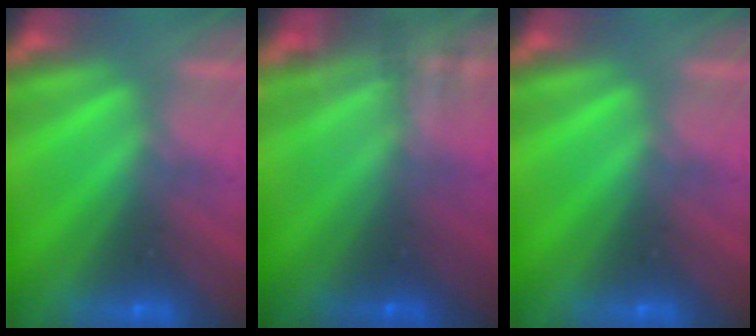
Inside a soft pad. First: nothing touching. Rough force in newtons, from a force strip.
{"total": 7.5}
{"total": 0.0}